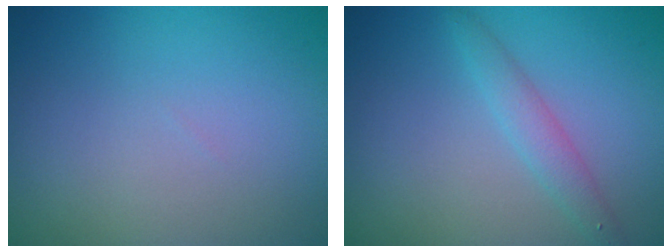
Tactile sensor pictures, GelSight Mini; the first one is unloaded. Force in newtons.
{"total": 1.9, "press": 1.9, "slide": 0.1}